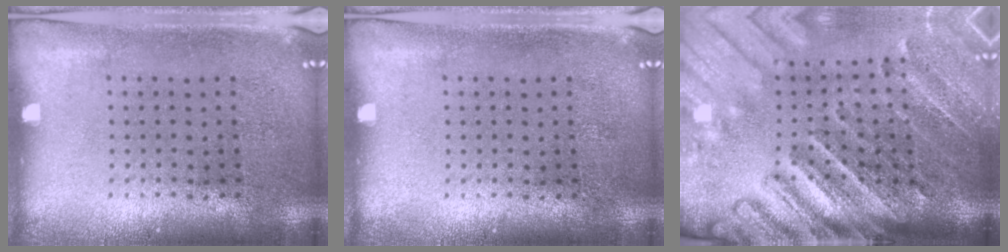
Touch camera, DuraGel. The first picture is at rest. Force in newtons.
{"total": 0.0}
{"total": 4.3, "press": 3.4, "slide": 2.7}